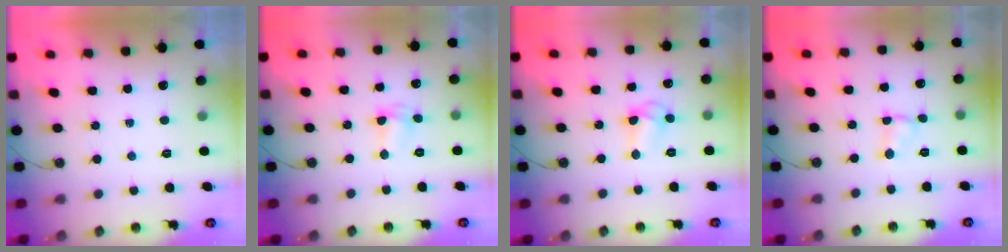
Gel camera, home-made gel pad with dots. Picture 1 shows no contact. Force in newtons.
{"total": 2.6, "press": 2.6, "slide": 0.6}
{"total": 7.3, "press": 7.3, "slide": 0.5}
{"total": 2.7, "press": 2.7, "slide": 0.3}